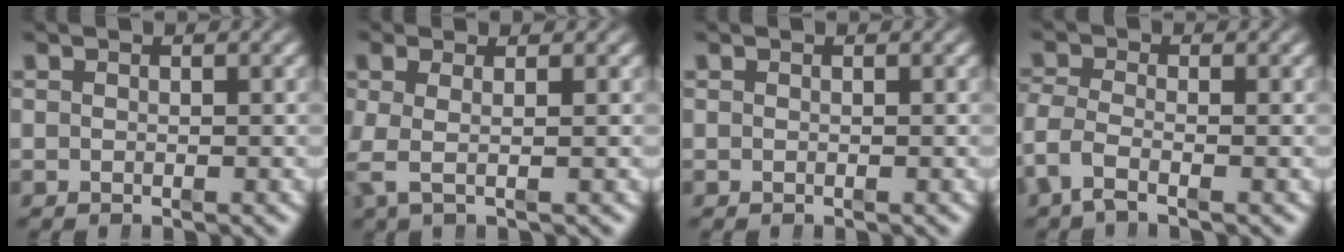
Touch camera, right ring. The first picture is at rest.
{"total": 3.1, "force": [0.4, 1.4, 2.7], "torque": [-0.074, -0.005, 0.010]}
{"total": 0.0}
{"total": 3.3, "force": [-1.5, 2.0, 2.1], "torque": [-0.065, -0.018, -0.022]}